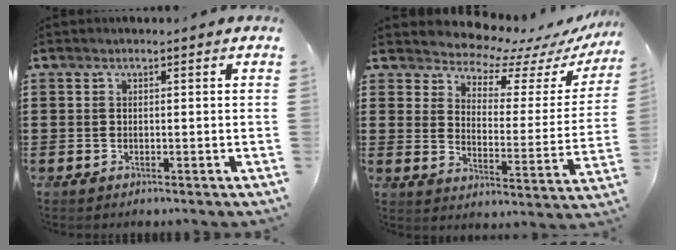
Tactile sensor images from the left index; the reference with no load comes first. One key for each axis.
{"total": 5.4, "fx": 5.2, "fy": 1.2, "fz": 0.6, "tx": -0.037, "ty": -0.047, "tz": 0.085}